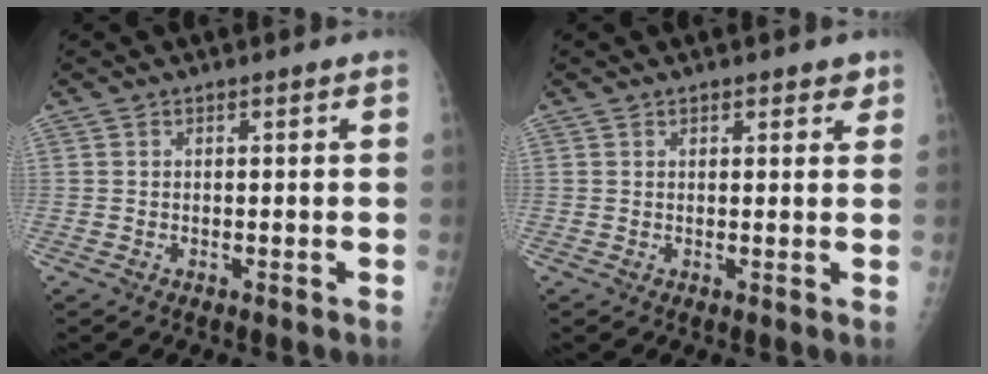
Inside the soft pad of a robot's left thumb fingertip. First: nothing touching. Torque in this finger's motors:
{"motor_torque": [-0.09, 0.07, -0.25, 0.06, -0.03]}